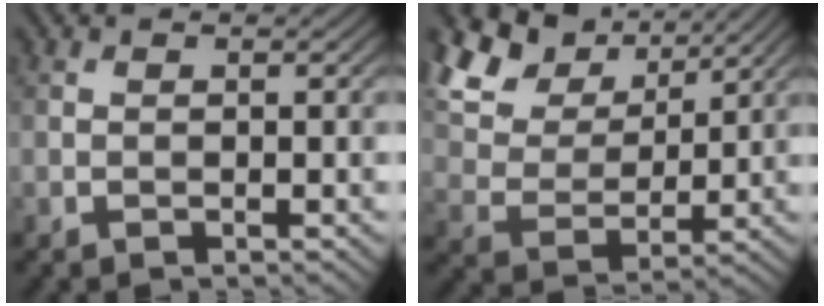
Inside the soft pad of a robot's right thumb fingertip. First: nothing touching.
{"total": 13.4, "force": [8.8, 7.3, 7.0], "torque": [-0.209, 0.011, 0.169]}